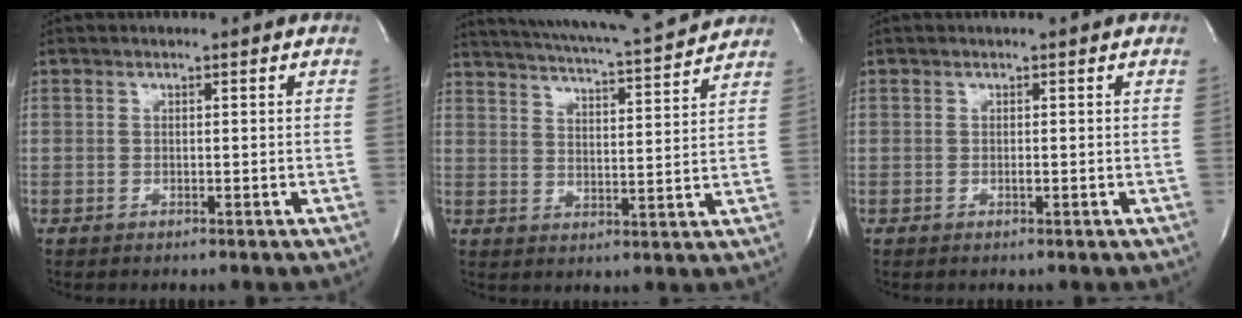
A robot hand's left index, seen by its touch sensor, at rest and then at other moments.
{"total": 15.4, "force": [14.3, 0.9, 5.7], "torque": [-0.105, 0.001, 0.203]}
{"total": 0.0}